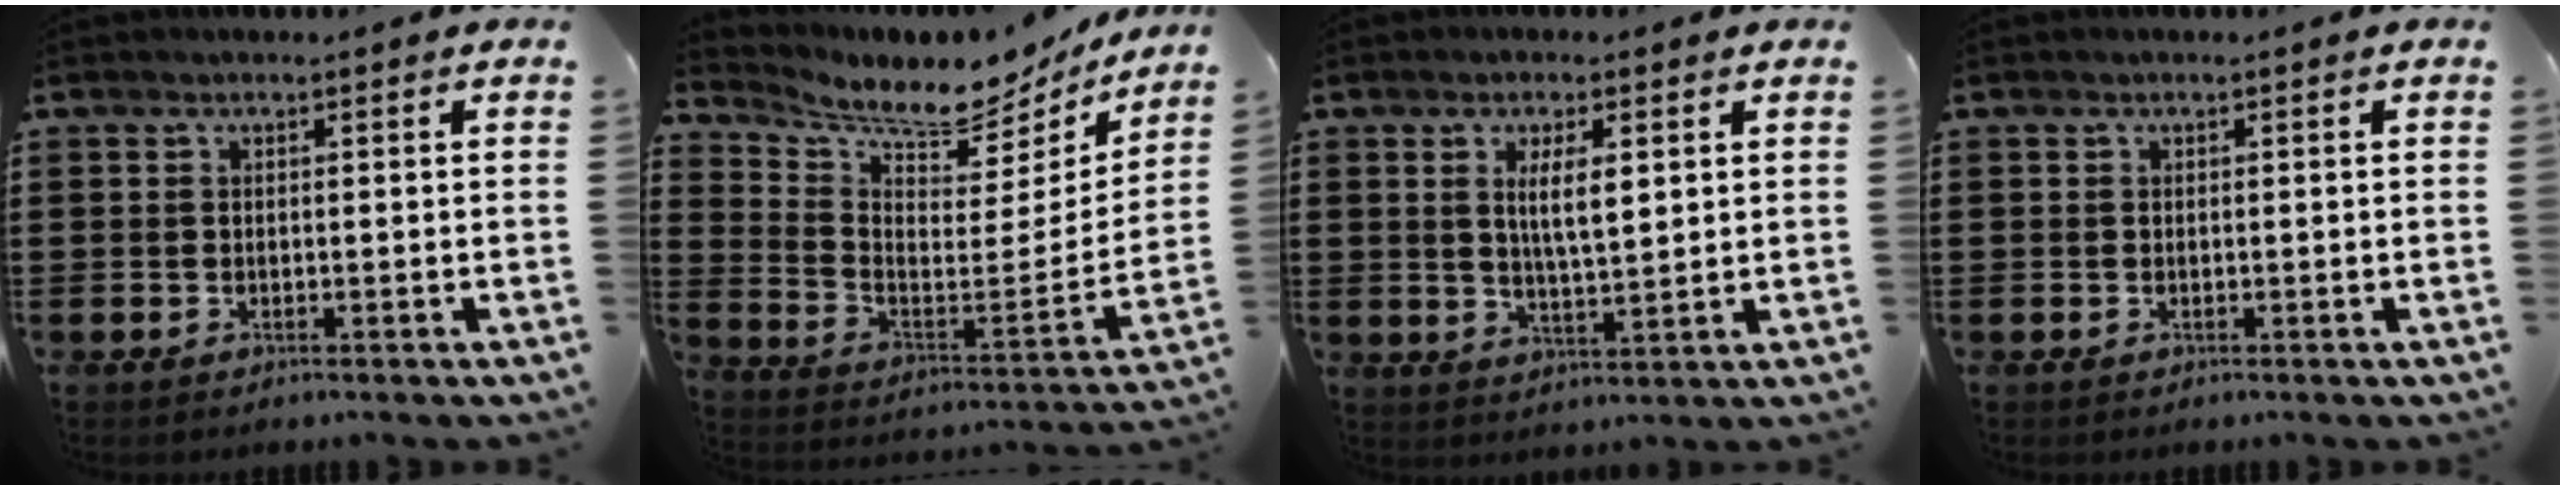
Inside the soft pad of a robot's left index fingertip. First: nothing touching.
{"total": 7.1, "force": [6.5, 1.3, 2.3], "torque": [-0.066, -0.061, 0.105]}
{"total": 5.4, "force": [1.8, 1.5, 4.8], "torque": [-0.092, 0.002, 0.029]}
{"total": 0.0}